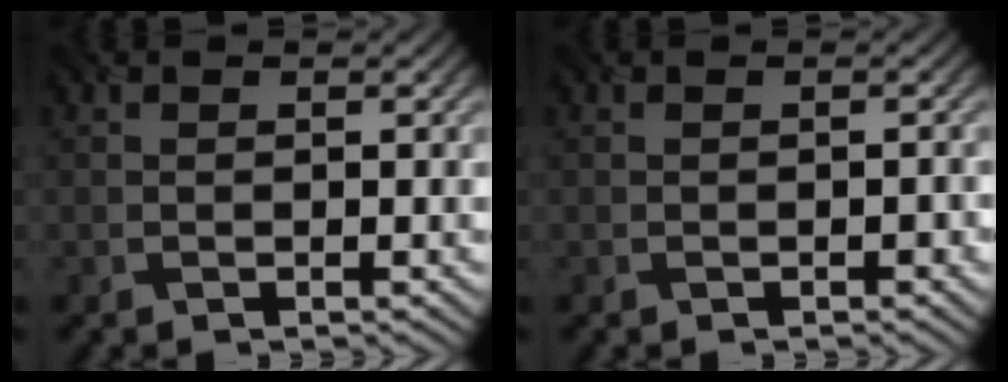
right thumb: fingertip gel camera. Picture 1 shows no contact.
{"total": 0.7, "force": [-0.3, 0.3, 0.5], "torque": [-0.006, -0.001, -0.003]}